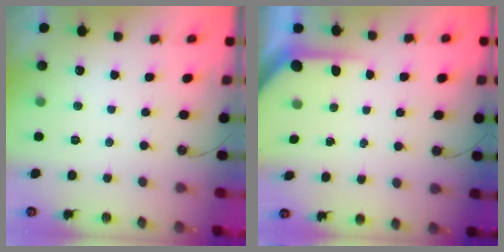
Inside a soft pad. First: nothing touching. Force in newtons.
{"total": 5.1, "press": 5.1, "slide": 0.5}